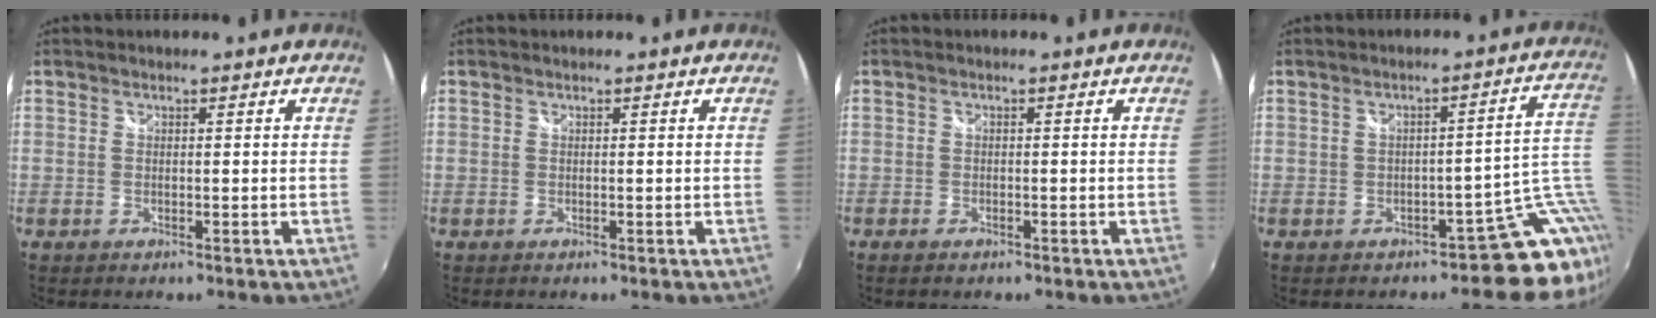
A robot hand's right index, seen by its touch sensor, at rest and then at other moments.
{"total": 0.0}
{"total": 1.4, "force": [-1.0, 0.6, 0.7], "torque": [-0.016, -0.002, -0.017]}
{"total": 6.5, "force": [-2.0, 3.8, 4.9], "torque": [-0.028, 0.023, -0.025]}